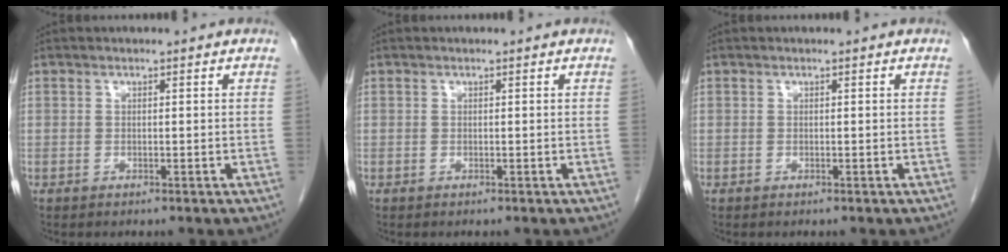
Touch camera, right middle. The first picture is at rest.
{"total": 0.0}
{"total": 0.0}